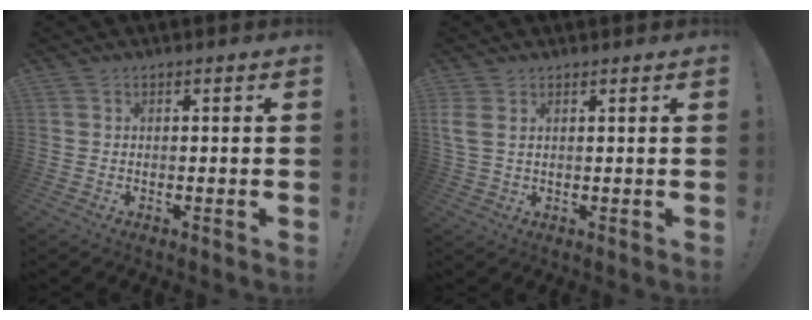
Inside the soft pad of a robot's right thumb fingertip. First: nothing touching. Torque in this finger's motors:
{"motor_torque": [0.56, 0.74, 0.20, -0.06, 0.08]}